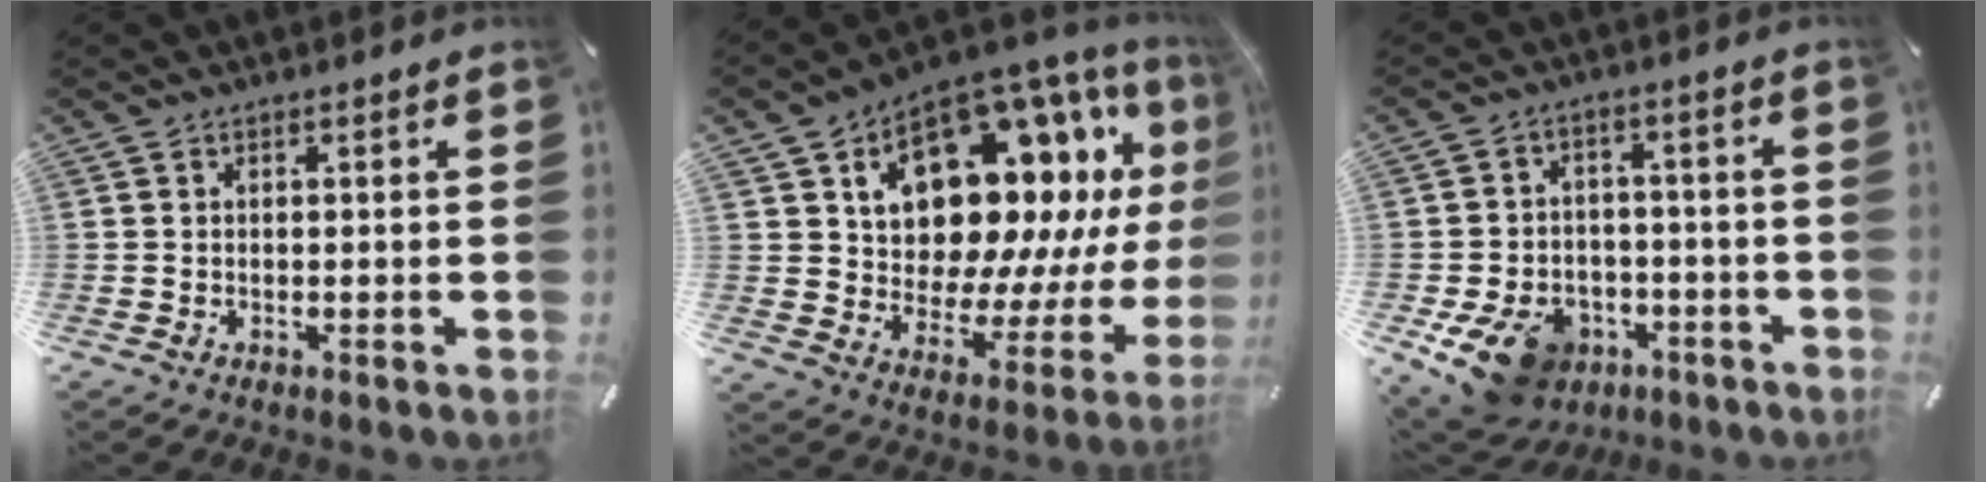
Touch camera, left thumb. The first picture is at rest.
{"total": 20.0, "force": [9.5, 12.4, 12.5], "torque": [-0.181, -0.070, 0.167]}
{"total": 12.2, "force": [-6.5, 8.4, 5.9], "torque": [-0.115, 0.040, -0.113]}